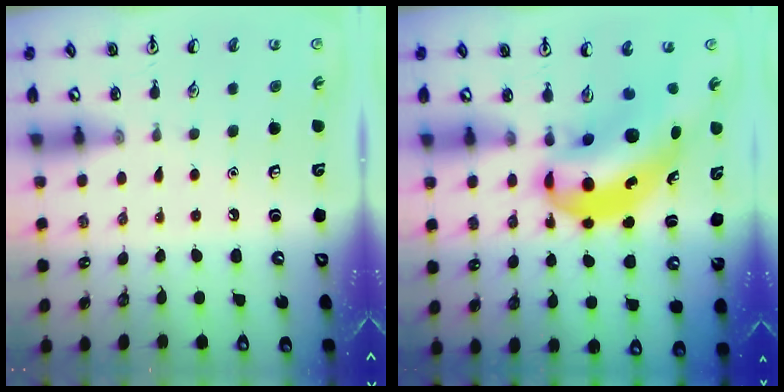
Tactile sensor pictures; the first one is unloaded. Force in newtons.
{"total": 9.5, "press": 9.1, "slide": 2.5}